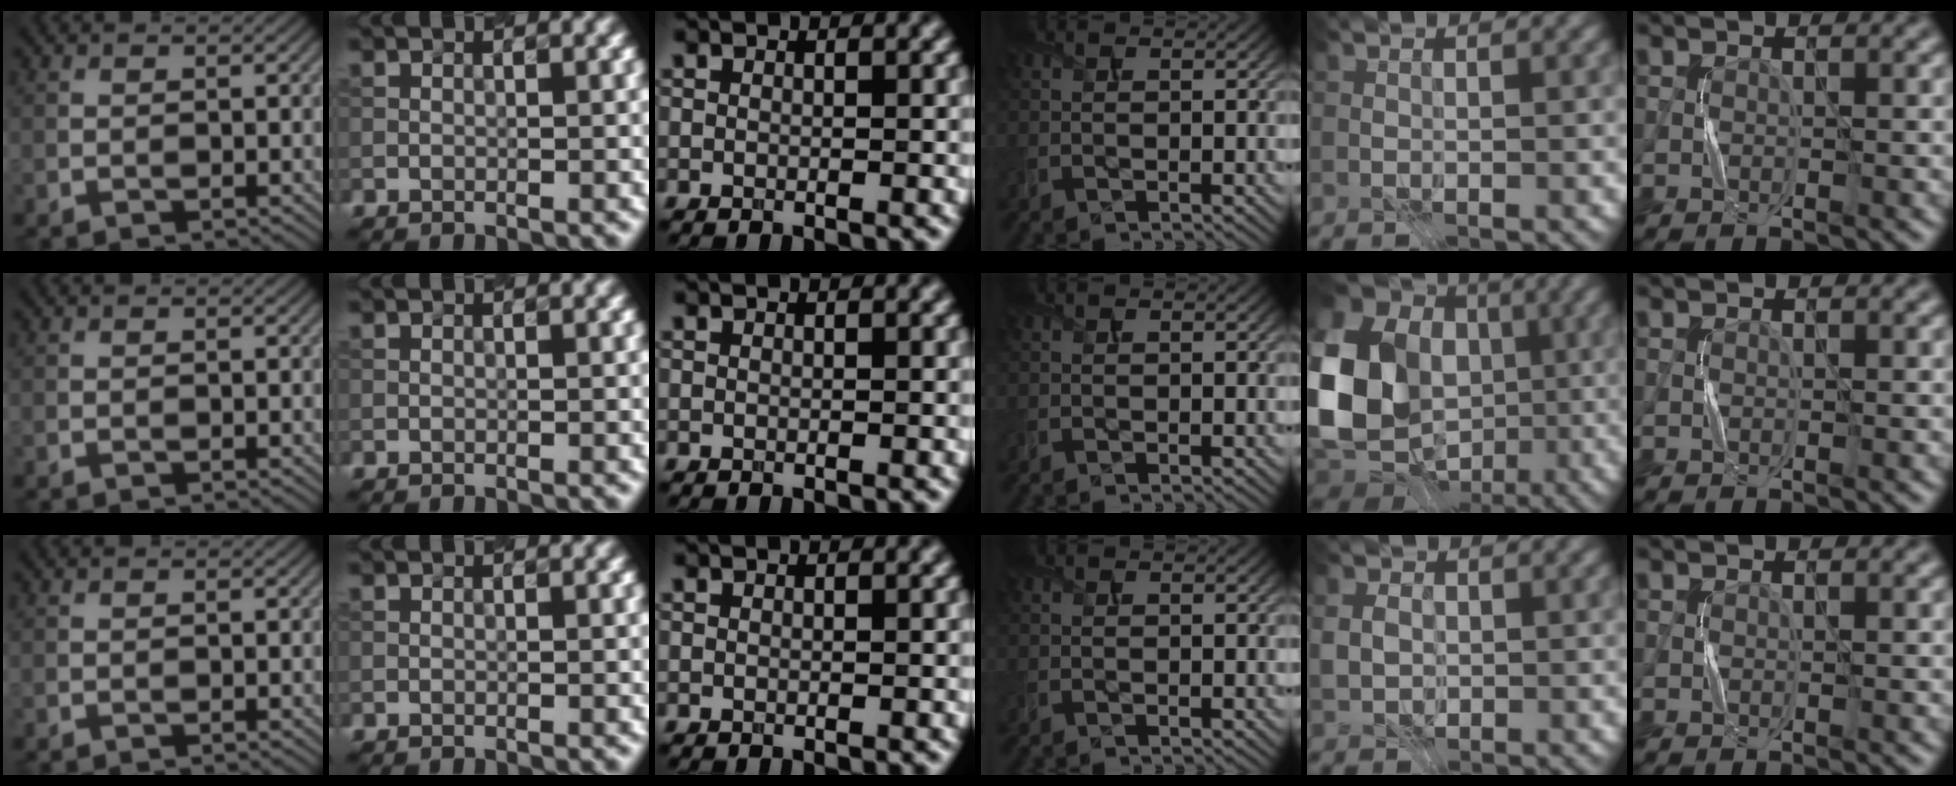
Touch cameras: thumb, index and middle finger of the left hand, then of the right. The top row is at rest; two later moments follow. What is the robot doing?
{"motion": "press", "object": "calculator"}